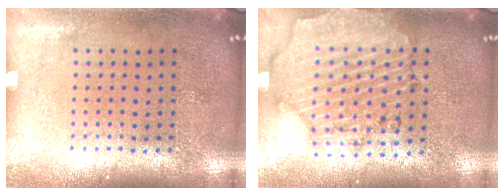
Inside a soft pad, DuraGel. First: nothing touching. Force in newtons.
{"total": 1.7, "press": 1.7, "slide": 0.3}